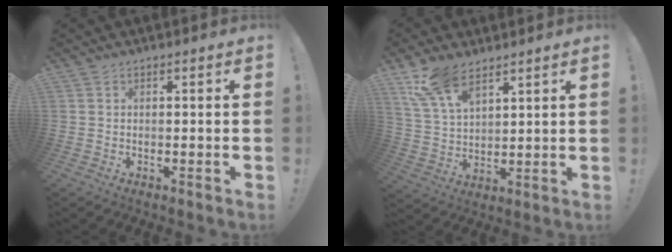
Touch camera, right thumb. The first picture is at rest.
{"total": 11.9, "force": [8.6, 5.4, 6.2], "torque": [-0.121, -0.040, 0.166]}